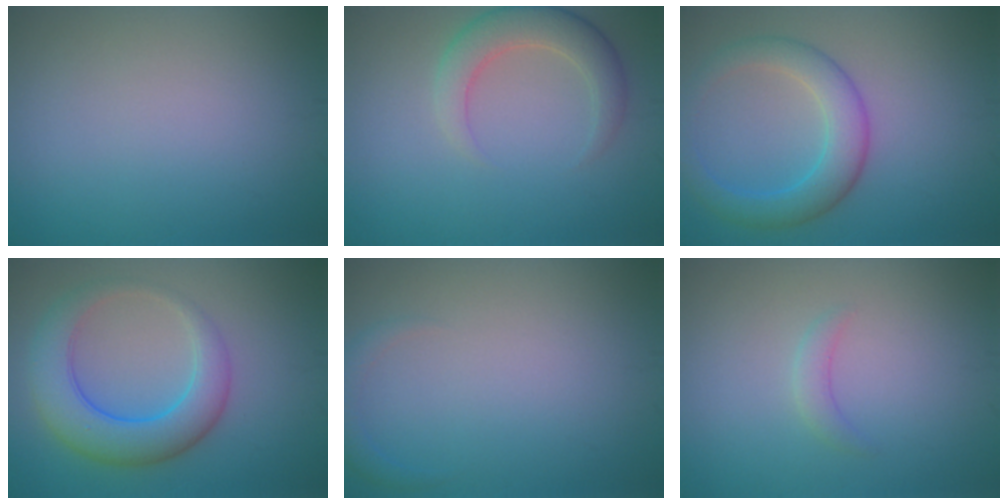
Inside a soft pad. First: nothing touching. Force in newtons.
{"total": 4.0, "press": 3.9, "slide": 0.4}
{"total": 4.7, "press": 4.7, "slide": 0.1}
{"total": 6.3, "press": 6.3, "slide": 0.1}
{"total": 1.2, "press": 1.2, "slide": 0.2}
{"total": 1.2, "press": 1.2, "slide": 0.2}